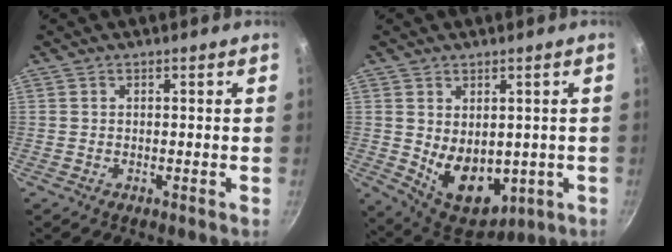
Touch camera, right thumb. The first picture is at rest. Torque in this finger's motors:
{"motor_torque": [-0.64, 1.10, 0.16, -0.03, 0.09]}